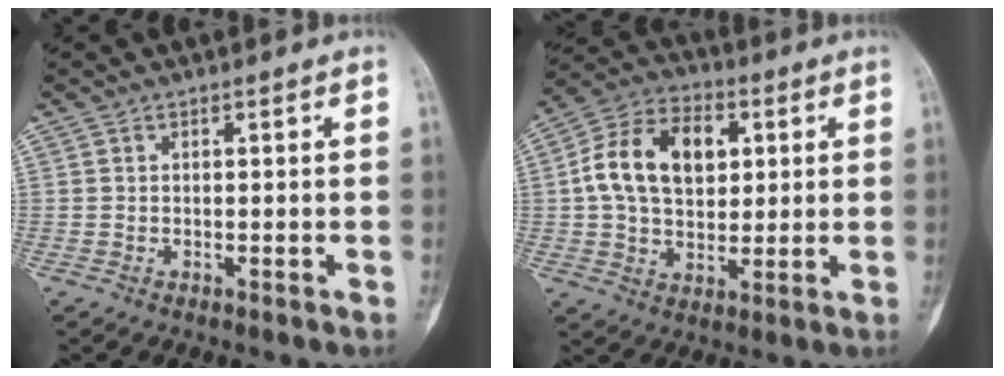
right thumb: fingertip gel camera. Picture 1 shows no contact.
{"total": 15.1, "force": [2.8, 10.3, 10.7], "torque": [-0.159, 0.012, 0.042]}